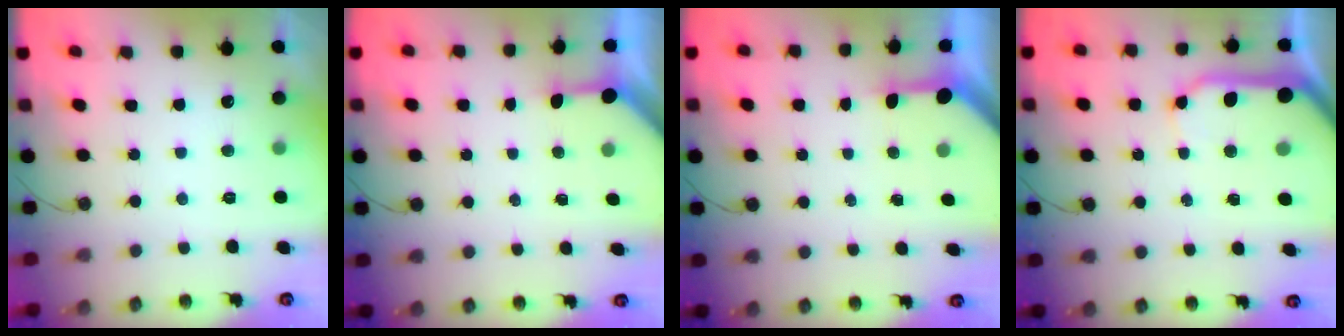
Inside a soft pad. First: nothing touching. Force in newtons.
{"total": 2.8, "press": 2.8, "slide": 0.3}
{"total": 3.5, "press": 3.5, "slide": 0.4}
{"total": 11.8, "press": 11.7, "slide": 1.5}